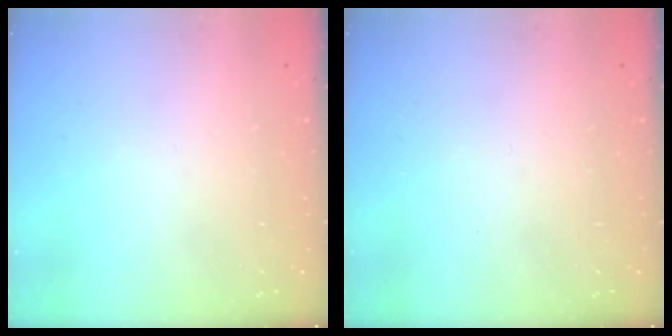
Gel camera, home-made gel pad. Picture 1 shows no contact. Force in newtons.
{"total": 0.0}